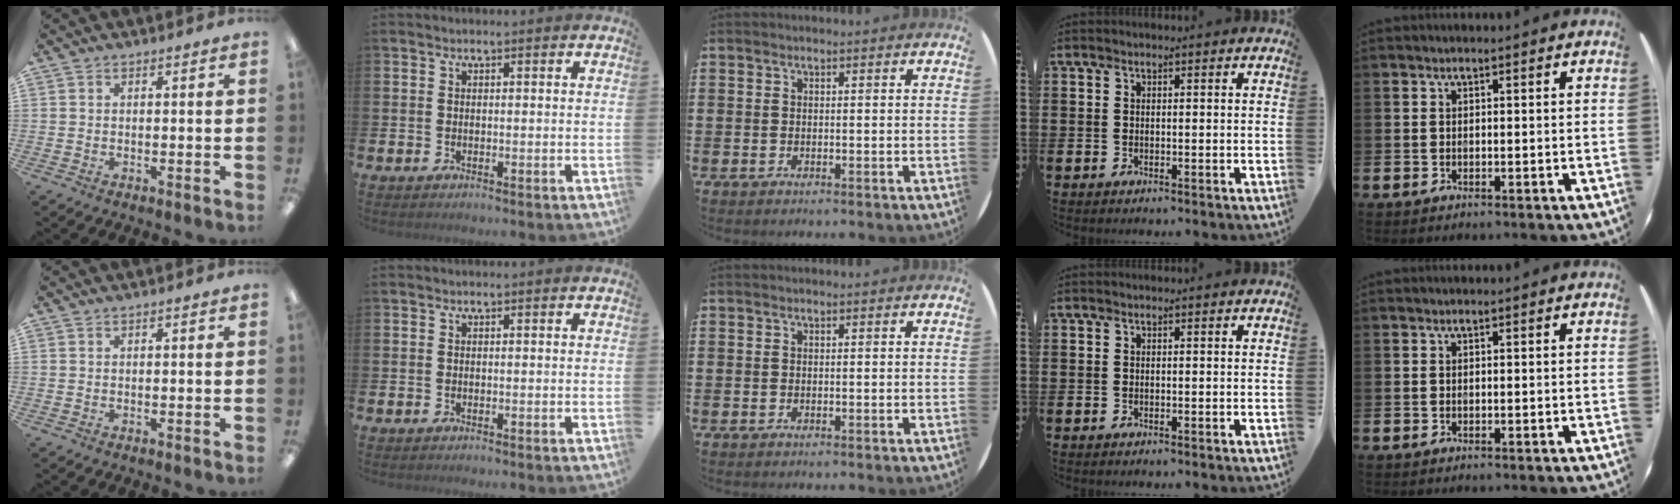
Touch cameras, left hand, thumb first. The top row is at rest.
{}